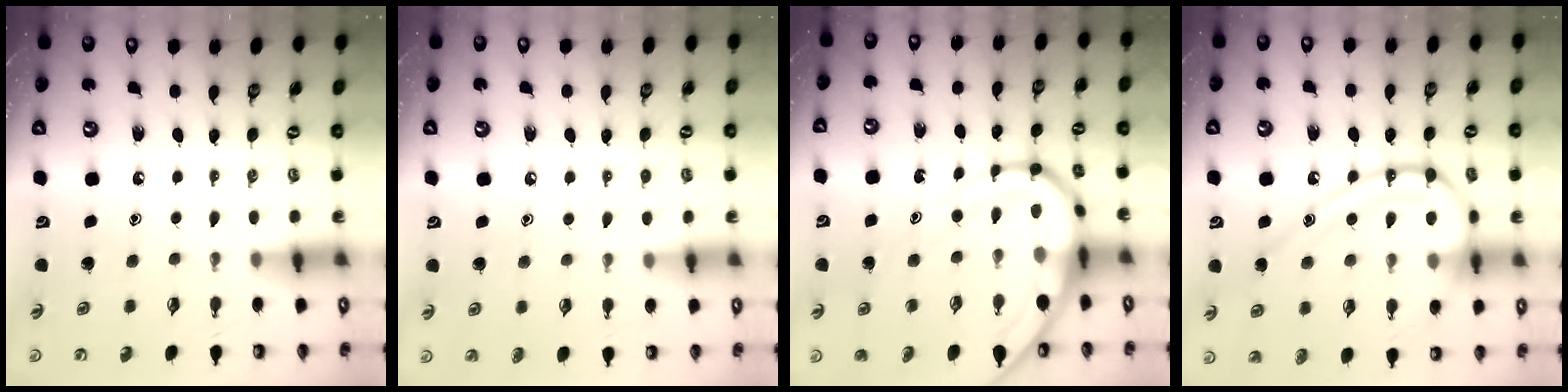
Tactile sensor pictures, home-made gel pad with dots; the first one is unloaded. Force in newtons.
{"total": 6.3, "press": 6.3, "slide": 0.7}
{"total": 12.5, "press": 12.5, "slide": 1.3}
{"total": 17.9, "press": 17.9, "slide": 1.6}